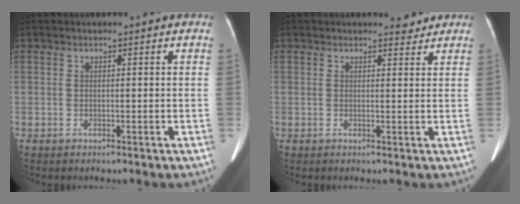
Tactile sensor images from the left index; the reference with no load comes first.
{"total": 1.6, "force": [1.6, 0.5, 0.0], "torque": [-0.004, -0.010, 0.017]}